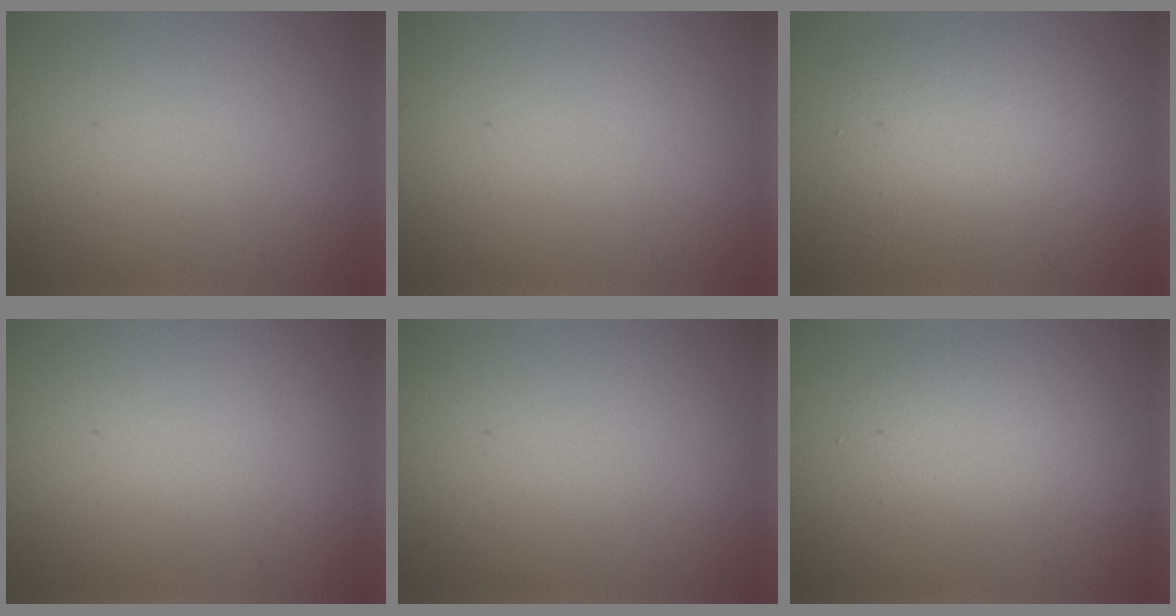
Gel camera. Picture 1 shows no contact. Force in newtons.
{"total": 0.0}
{"total": 3.9, "press": 3.9, "slide": 0.2}
{"total": 0.0}
{"total": 0.0}
{"total": 2.0, "press": 2.0, "slide": 0.2}